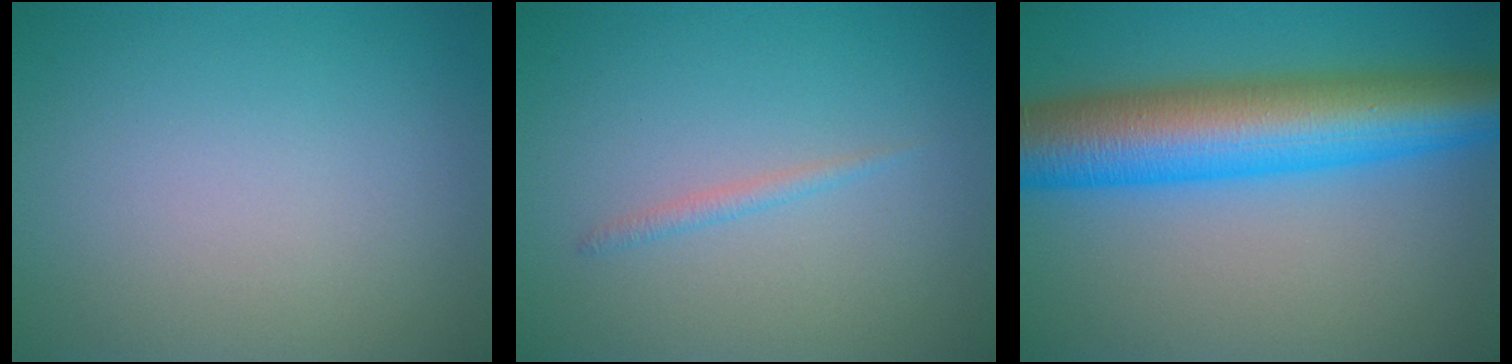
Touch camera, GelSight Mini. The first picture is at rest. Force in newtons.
{"total": 0.9, "press": 0.9, "slide": 0.1}
{"total": 11.6, "press": 11.6, "slide": 0.1}